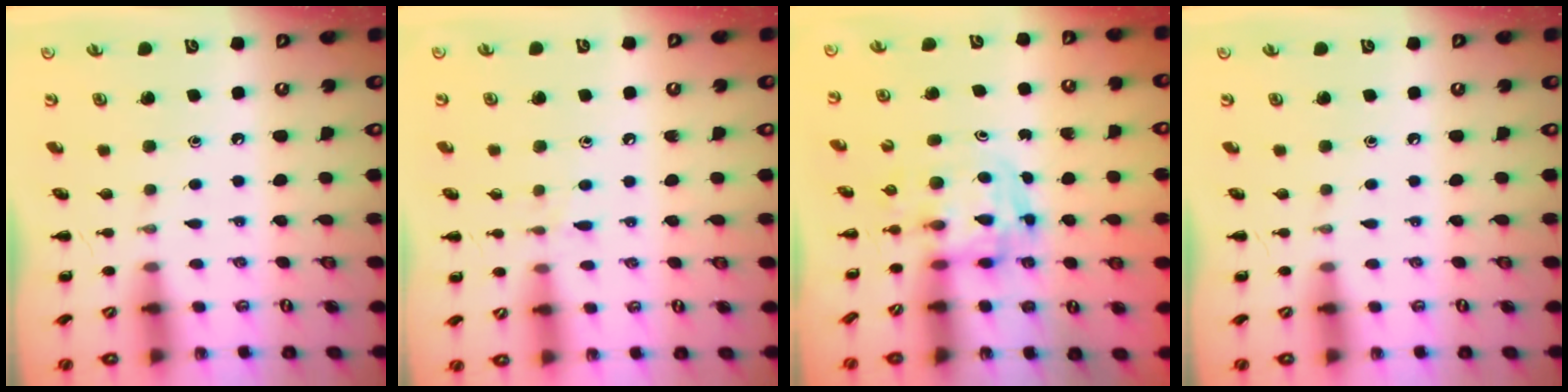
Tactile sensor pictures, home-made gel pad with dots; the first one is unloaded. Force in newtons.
{"total": 5.6, "press": 5.2, "slide": 2.1}
{"total": 3.7, "press": 3.7, "slide": 0.6}
{"total": 0.0}